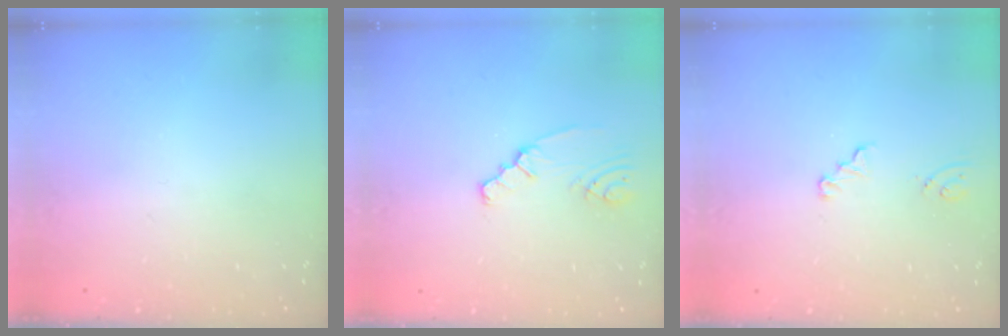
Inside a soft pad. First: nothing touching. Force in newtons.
{"total": 2.0, "press": 2.0, "slide": 0.3}
{"total": 2.1, "press": 2.1, "slide": 0.2}